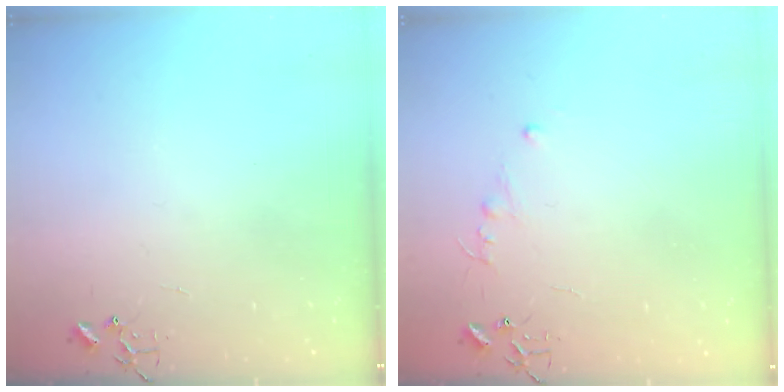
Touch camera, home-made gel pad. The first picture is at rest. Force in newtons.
{"total": 5.1, "press": 5.1, "slide": 0.4}